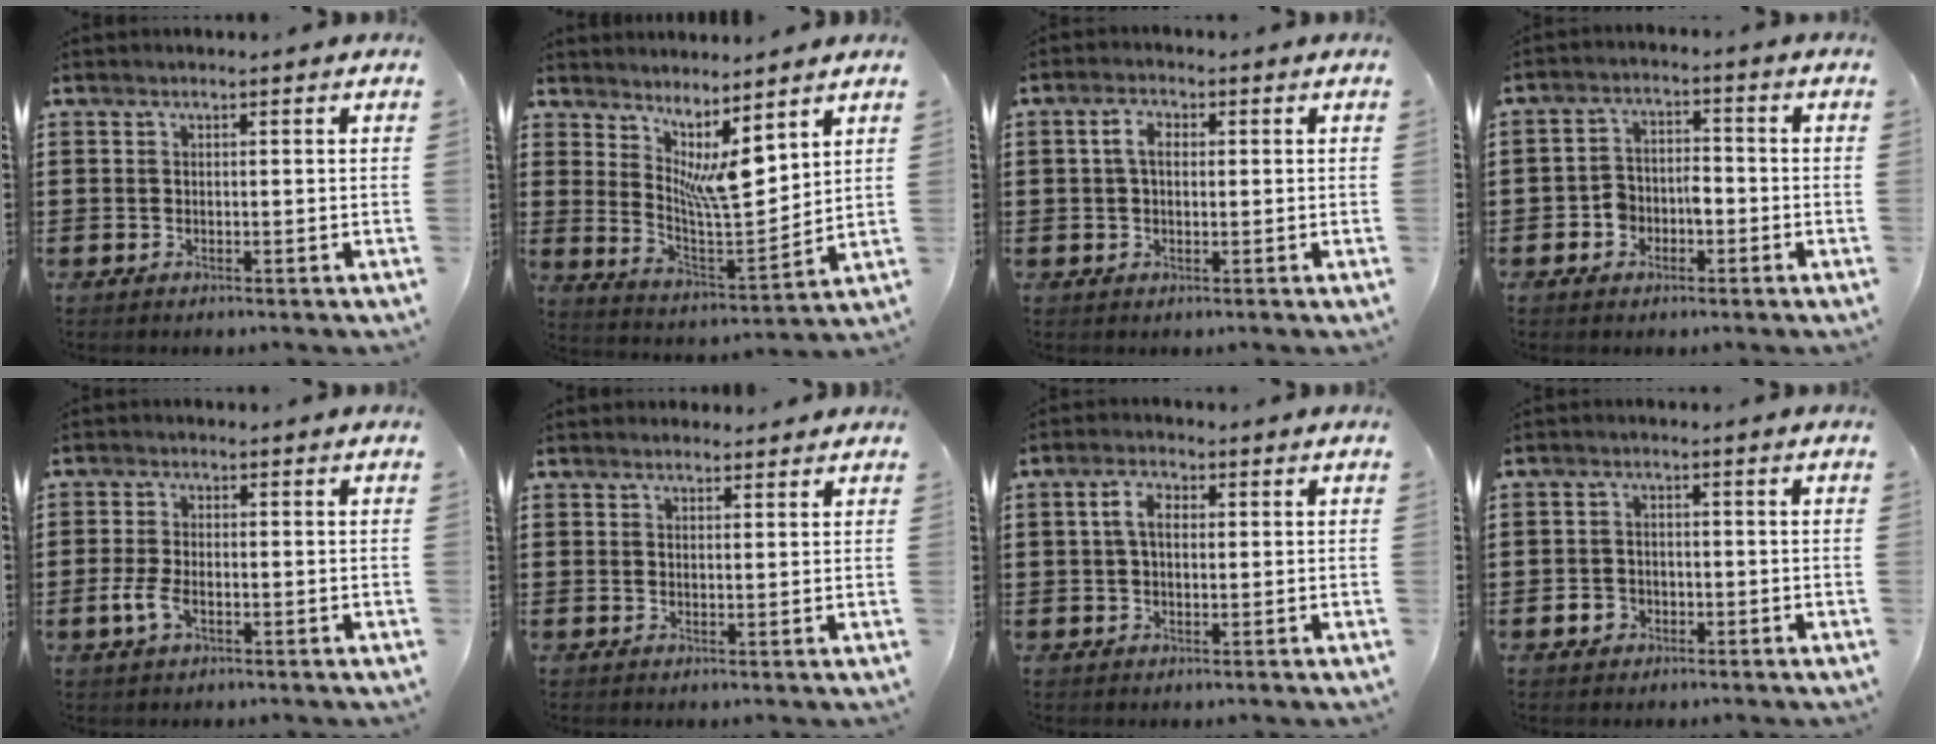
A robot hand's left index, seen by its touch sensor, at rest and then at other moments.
{"total": 7.4, "force": [4.9, 1.6, 5.4], "torque": [-0.112, -0.036, 0.085]}
{"total": 3.3, "force": [0.5, 1.9, 2.6], "torque": [-0.056, 0.012, 0.006]}
{"total": 3.8, "force": [-2.1, 2.7, 1.7], "torque": [-0.039, 0.010, -0.043]}
{"total": 3.9, "force": [-1.5, 1.8, 3.0], "torque": [-0.073, -0.004, -0.032]}
{"total": 1.6, "force": [1.5, 0.6, 0.2], "torque": [-0.007, 0.003, 0.030]}
{"total": 3.8, "force": [0.5, 2.1, 3.1], "torque": [-0.066, 0.013, 0.006]}
{"total": 2.2, "force": [-1.4, 1.7, 0.4], "torque": [-0.013, 0.004, -0.031]}